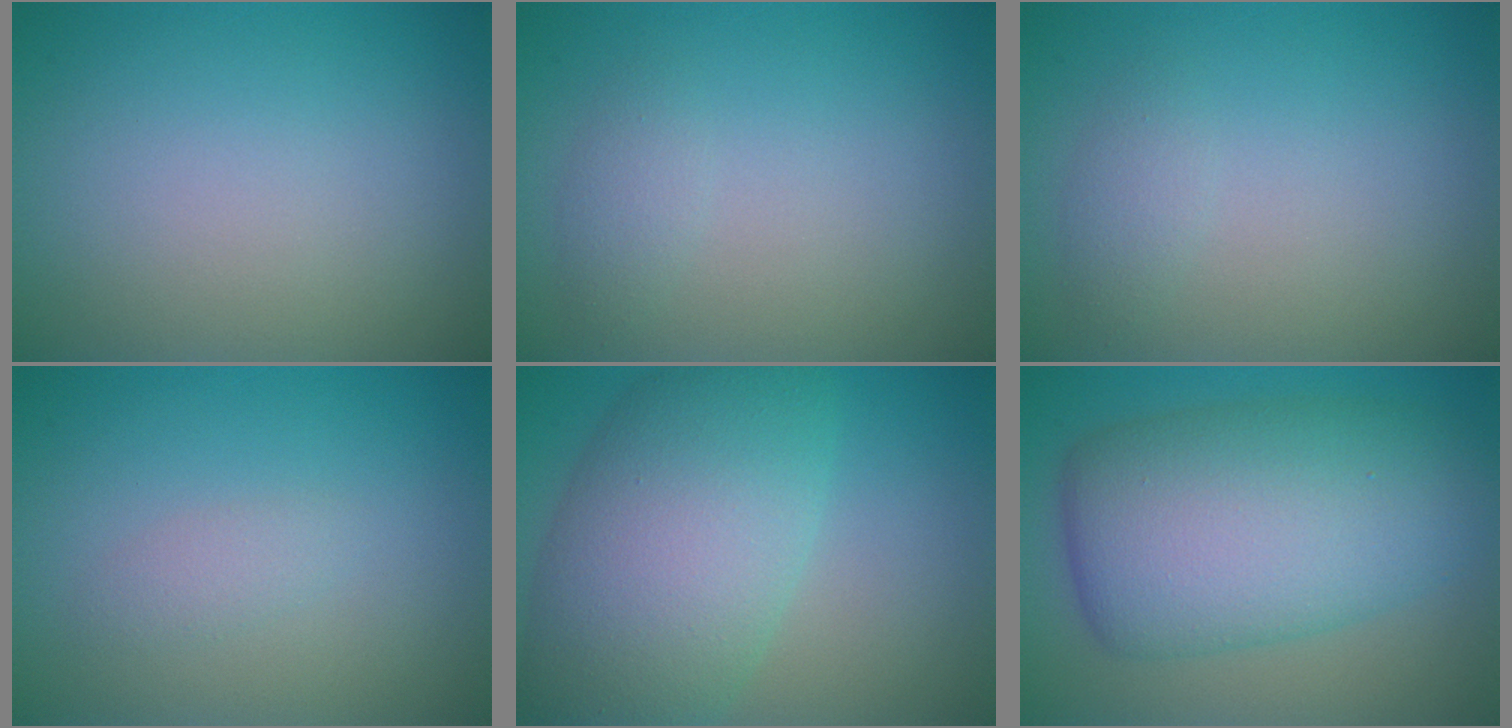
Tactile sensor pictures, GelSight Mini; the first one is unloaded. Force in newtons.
{"total": 1.1, "press": 1.1, "slide": 0.1}
{"total": 1.1, "press": 1.1, "slide": 0.1}
{"total": 1.1, "press": 1.1, "slide": 0.0}
{"total": 10.0, "press": 10.0, "slide": 0.3}
{"total": 10.8, "press": 10.8, "slide": 0.1}